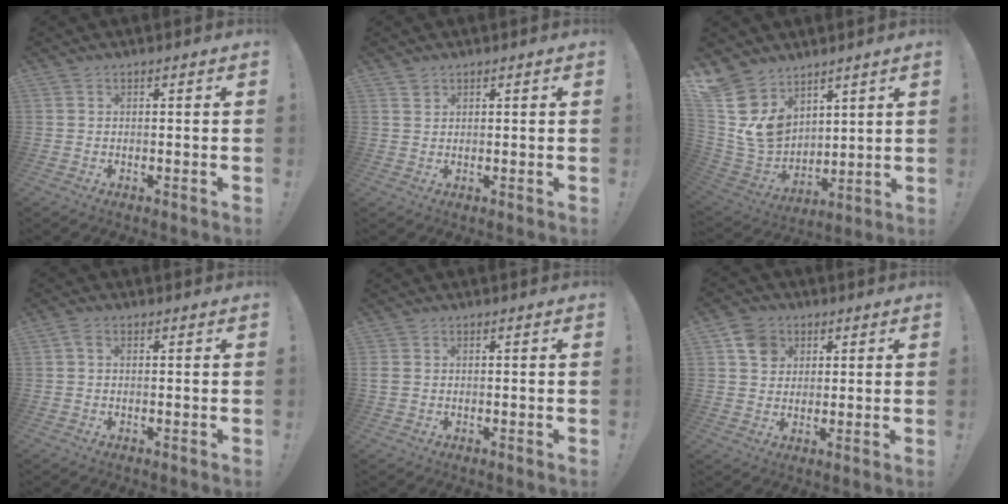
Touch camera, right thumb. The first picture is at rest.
{"total": 1.5, "force": [1.1, 0.9, 0.3], "torque": [0.009, -0.009, 0.018]}
{"total": 14.1, "force": [6.9, 11.1, 5.3], "torque": [-0.116, -0.061, 0.139]}
{"total": 1.6, "force": [0.3, 1.0, 1.3], "torque": [-0.023, 0.003, 0.004]}
{"total": 1.7, "force": [0.1, 1.3, 1.1], "torque": [-0.020, 0.003, 0.003]}
{"total": 7.7, "force": [3.1, 6.6, 2.3], "torque": [-0.024, -0.012, 0.062]}